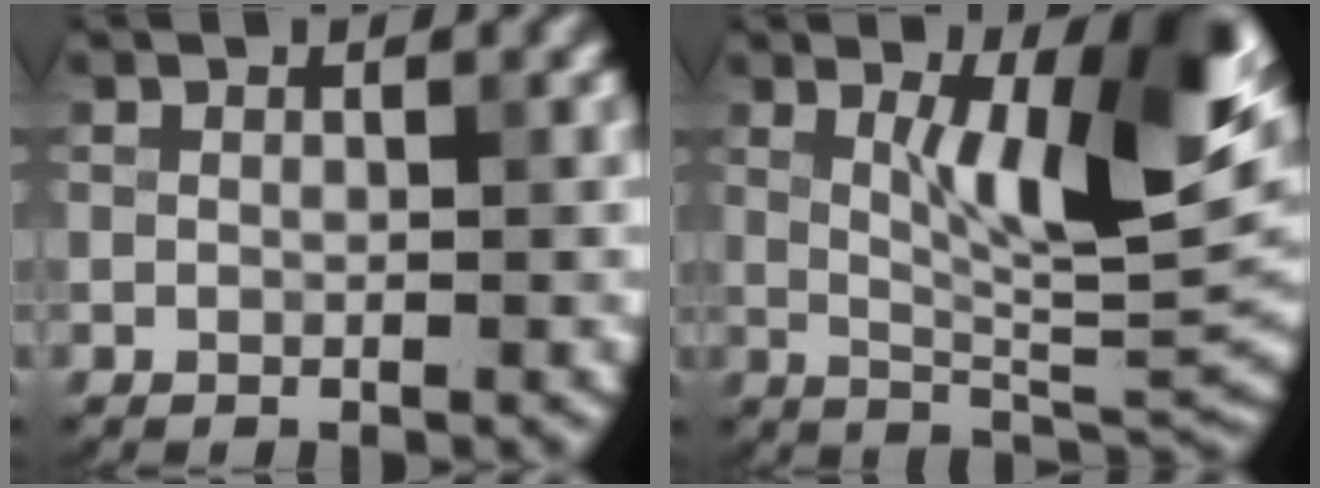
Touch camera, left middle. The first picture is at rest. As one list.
[{"total": 10.5, "force": [3.4, 2.4, 9.7], "torque": [-0.143, -0.011, 0.063]}]